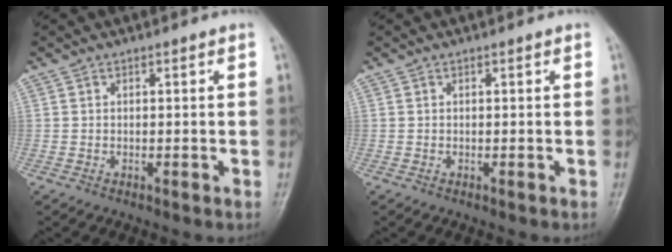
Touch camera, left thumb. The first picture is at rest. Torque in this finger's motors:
{"motor_torque": [0.00, 0.00, 0.06, -0.06, 0.00]}